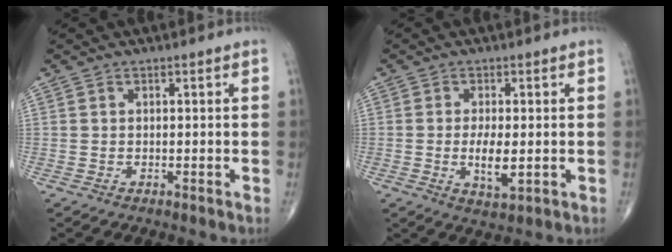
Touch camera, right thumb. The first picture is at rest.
{"total": 5.4, "force": [-0.6, 2.0, 4.9], "torque": [-0.092, -0.012, -0.009]}